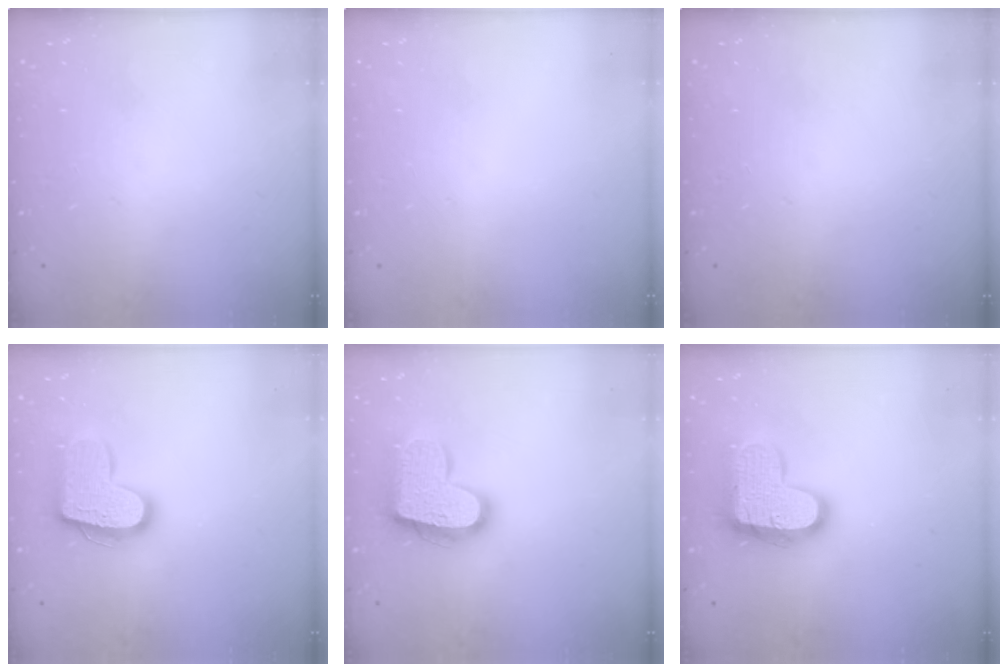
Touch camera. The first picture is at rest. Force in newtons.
{"total": 0.0}
{"total": 0.0}
{"total": 16.4, "press": 16.4, "slide": 1.2}
{"total": 18.0, "press": 18.0, "slide": 1.1}
{"total": 16.9, "press": 16.8, "slide": 1.1}